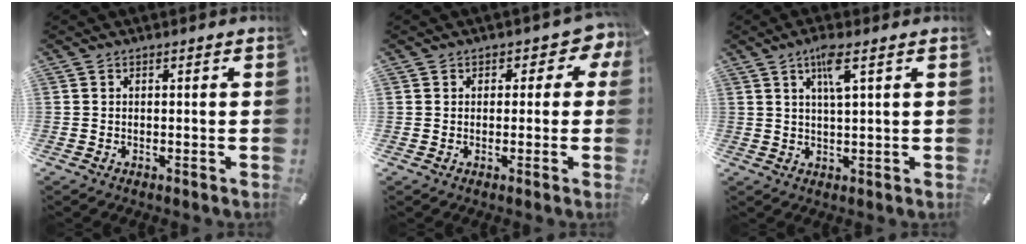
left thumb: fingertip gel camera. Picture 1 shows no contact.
{"total": 4.9, "force": [1.1, 3.8, 2.9], "torque": [-0.029, -0.004, 0.013]}
{"total": 5.9, "force": [2.8, 0.8, 5.1], "torque": [-0.099, 0.000, 0.044]}